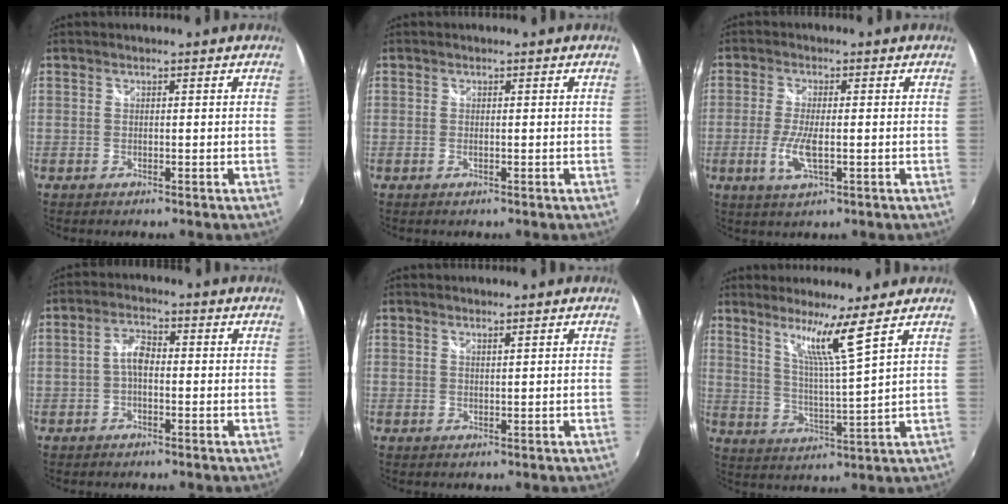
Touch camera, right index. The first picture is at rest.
{"total": 0.6, "force": [-0.1, 0.0, 0.6], "torque": [-0.012, 0.000, -0.003]}
{"total": 5.9, "force": [-1.5, 1.5, 5.6], "torque": [-0.119, -0.011, -0.028]}
{"total": 3.4, "force": [-0.7, 1.8, 2.8], "torque": [-0.058, 0.012, -0.014]}
{"total": 0.8, "force": [0.7, -0.2, 0.3], "torque": [-0.004, -0.002, 0.012]}
{"total": 8.1, "force": [5.4, -2.0, 5.6], "torque": [-0.090, -0.012, 0.100]}